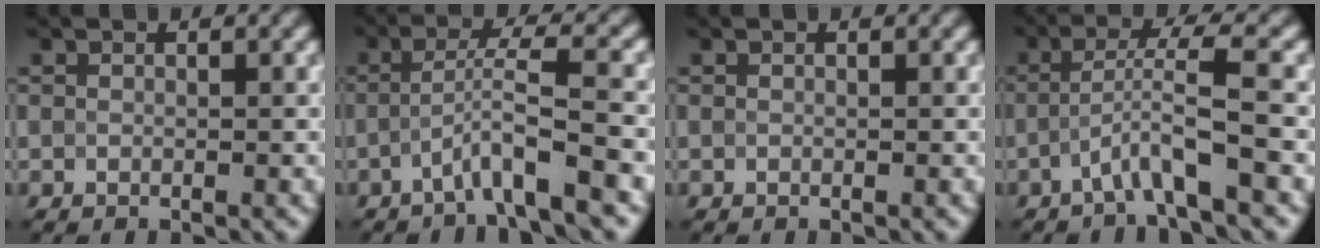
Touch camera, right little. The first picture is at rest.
{"total": 4.7, "force": [-2.0, 0.2, 4.2], "torque": [-0.069, 0.016, -0.048]}
{"total": 0.0}
{"total": 4.0, "force": [-1.5, 0.0, 3.7], "torque": [-0.070, 0.014, -0.036]}